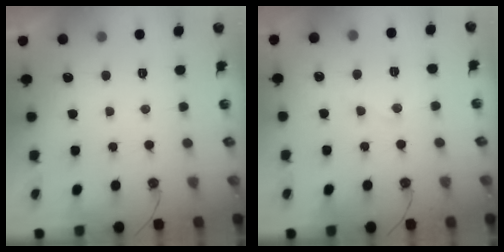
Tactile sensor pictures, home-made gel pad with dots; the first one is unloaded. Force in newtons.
{"total": 6.1, "press": 6.1, "slide": 0.5}